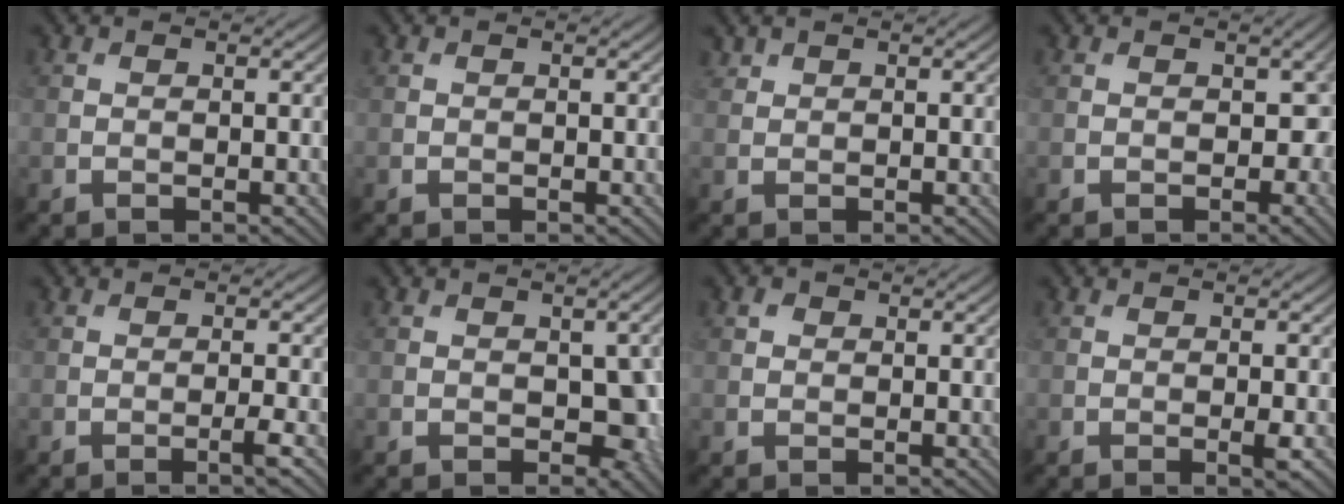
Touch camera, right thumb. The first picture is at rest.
{"total": 0.0}
{"total": 1.1, "force": [0.9, 0.5, 0.2], "torque": [-0.006, 0.002, 0.024]}
{"total": 2.6, "force": [-0.2, 2.0, 1.6], "torque": [-0.025, -0.008, -0.006]}
{"total": 1.8, "force": [-0.7, -0.1, 1.6], "torque": [-0.029, 0.003, -0.016]}
{"total": 3.8, "force": [-0.6, 2.6, 2.8], "torque": [-0.041, -0.013, -0.008]}
{"total": 0.9, "force": [0.4, 0.8, 0.3], "torque": [-0.003, -0.001, 0.004]}
{"total": 1.4, "force": [-0.4, 0.2, 1.4], "torque": [-0.024, -0.003, -0.006]}